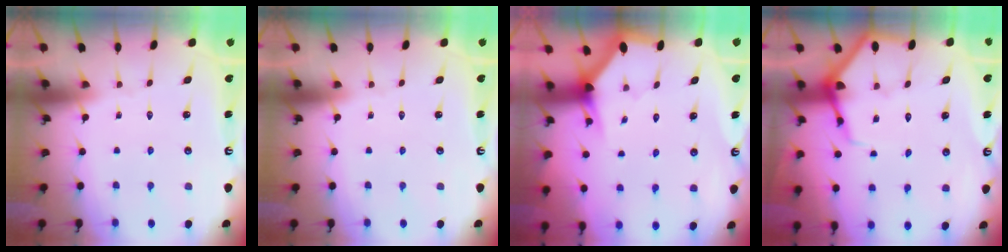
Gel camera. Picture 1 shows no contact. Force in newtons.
{"total": 0.0}
{"total": 3.0, "press": 3.0, "slide": 0.1}
{"total": 6.7, "press": 6.7, "slide": 0.7}